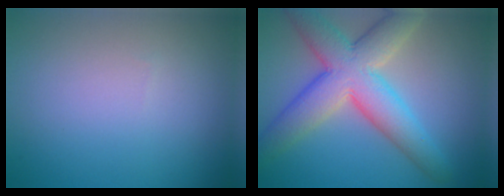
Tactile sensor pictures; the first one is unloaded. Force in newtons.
{"total": 8.9, "press": 8.9, "slide": 0.3}